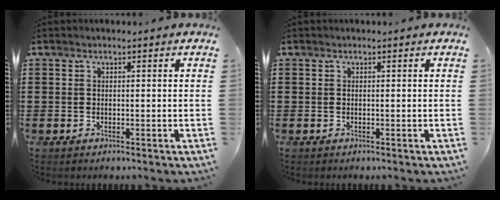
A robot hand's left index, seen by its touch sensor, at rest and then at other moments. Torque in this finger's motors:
{"motor_torque": [0.00, 0.00, 0.02, 0.00]}